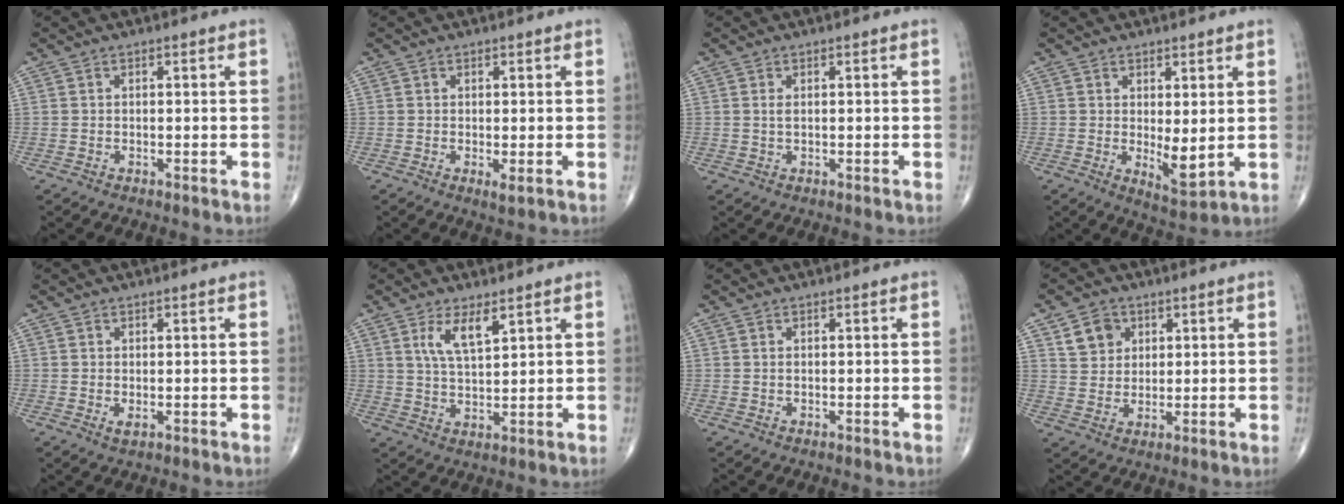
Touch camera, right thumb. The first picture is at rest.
{"total": 1.2, "force": [0.0, 0.4, 1.2], "torque": [-0.020, -0.007, -0.001]}
{"total": 0.8, "force": [0.3, 0.3, 0.7], "torque": [-0.016, -0.002, 0.006]}
{"total": 5.3, "force": [0.5, 1.9, 4.9], "torque": [-0.070, -0.021, 0.017]}
{"total": 1.1, "force": [-0.1, 0.6, 0.9], "torque": [-0.015, -0.004, 0.000]}
{"total": 6.0, "force": [3.3, 2.0, 4.7], "torque": [-0.083, -0.022, 0.068]}
{"total": 0.0}
{"total": 6.0, "force": [2.8, 4.9, 2.1], "torque": [-0.012, -0.013, 0.051]}